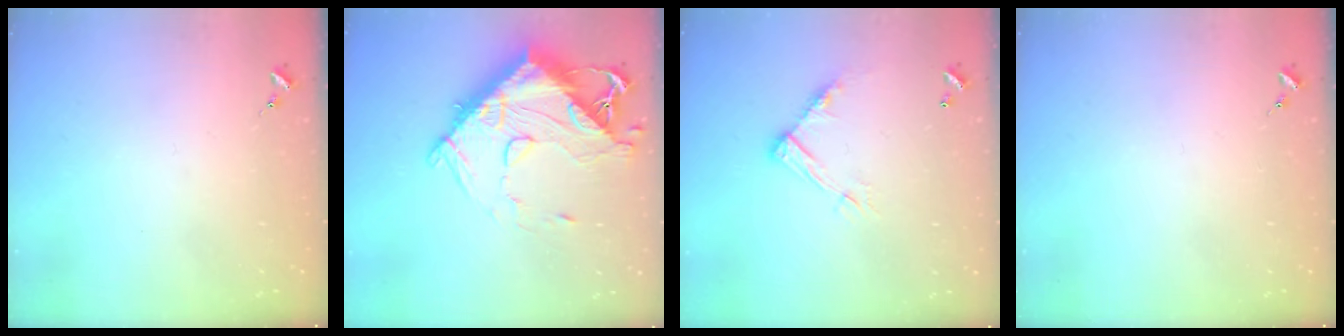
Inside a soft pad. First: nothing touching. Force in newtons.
{"total": 19.8, "press": 19.7, "slide": 2.2}
{"total": 10.9, "press": 10.9, "slide": 0.4}
{"total": 0.0}